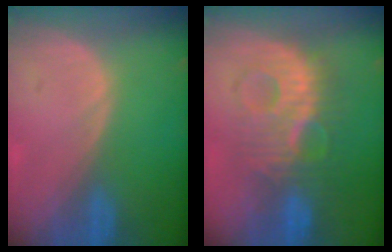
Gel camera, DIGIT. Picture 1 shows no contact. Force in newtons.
{"total": 9.4, "press": 9.4, "slide": 0.8}